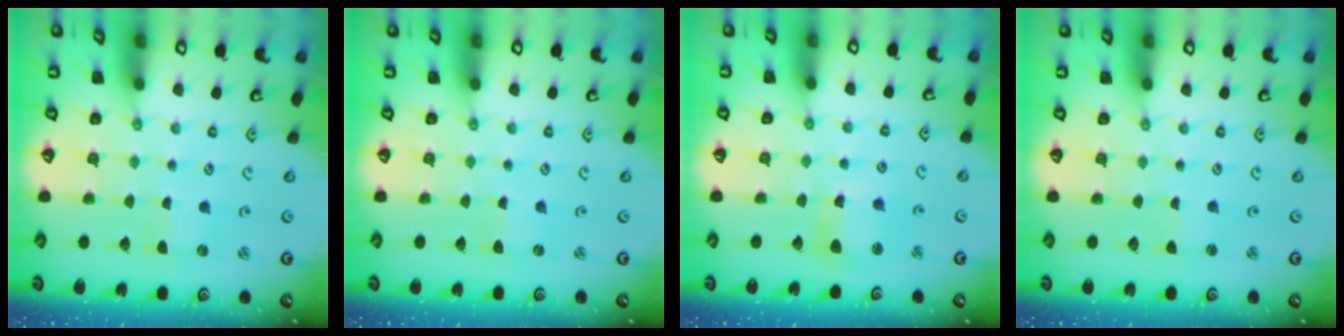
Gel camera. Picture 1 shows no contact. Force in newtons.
{"total": 0.0}
{"total": 8.0, "press": 7.9, "slide": 1.2}
{"total": 0.0}